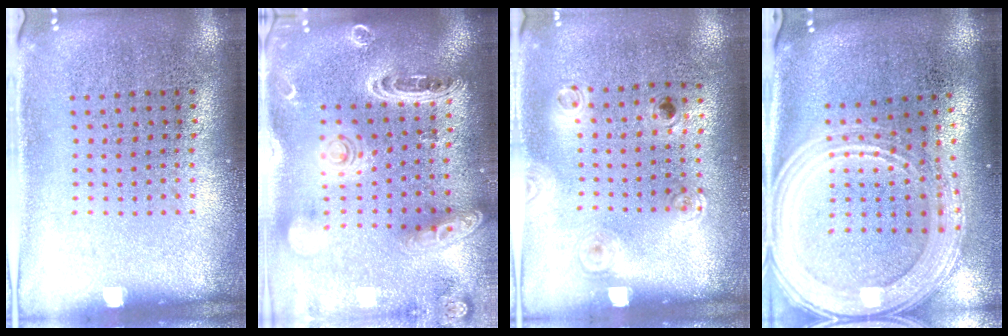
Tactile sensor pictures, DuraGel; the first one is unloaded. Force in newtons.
{"total": 2.5, "press": 2.3, "slide": 1.2}
{"total": 1.2, "press": 0.8, "slide": 0.8}
{"total": 2.8, "press": 2.3, "slide": 1.5}